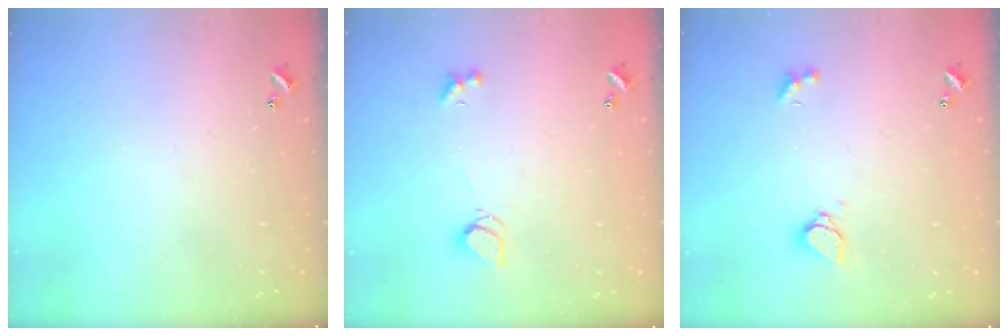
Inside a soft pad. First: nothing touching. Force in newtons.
{"total": 2.5, "press": 2.5, "slide": 0.6}
{"total": 2.1, "press": 2.0, "slide": 0.5}